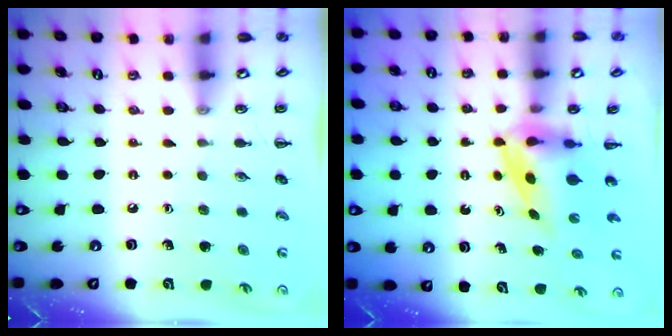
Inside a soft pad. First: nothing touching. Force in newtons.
{"total": 4.0, "press": 3.9, "slide": 0.7}